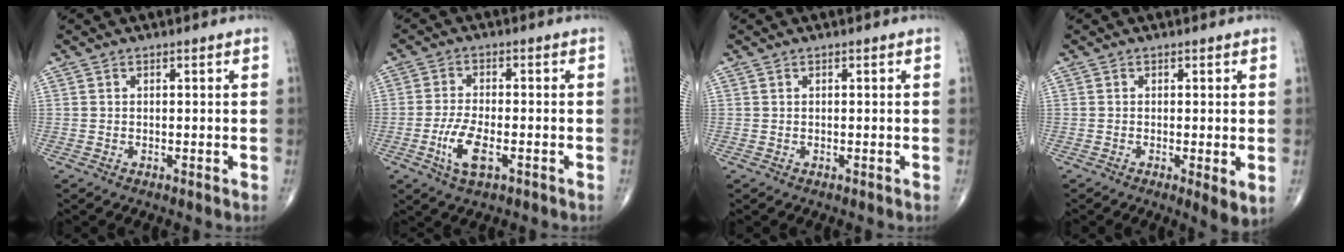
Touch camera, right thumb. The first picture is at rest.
{"total": 6.6, "force": [-2.6, 2.6, 5.5], "torque": [-0.117, 0.006, -0.047]}
{"total": 0.0}
{"total": 3.7, "force": [-0.6, 0.9, 3.6], "torque": [-0.061, -0.014, -0.015]}